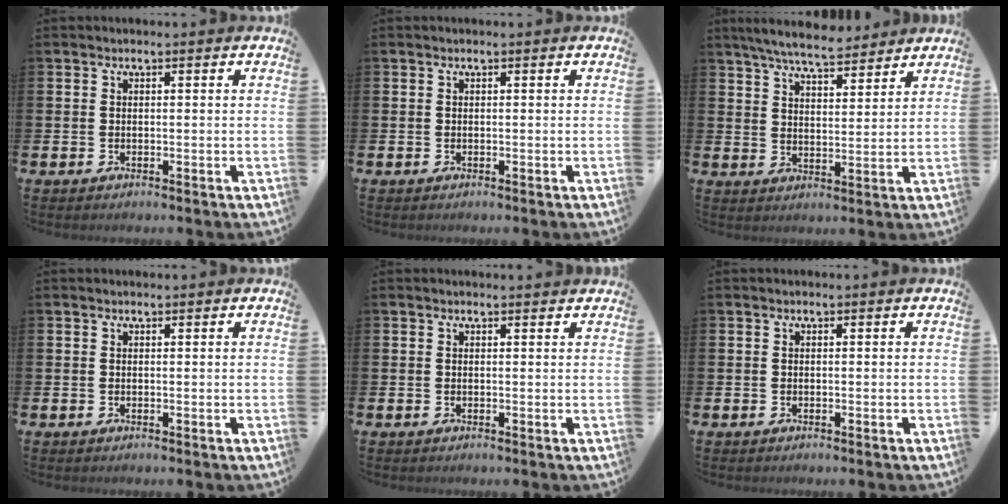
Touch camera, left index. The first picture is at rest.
{"total": 0.0}
{"total": 6.9, "force": [6.5, 1.0, 2.0], "torque": [-0.054, -0.025, 0.118]}
{"total": 0.0}
{"total": 0.6, "force": [0.5, 0.0, 0.2], "torque": [0.008, -0.003, 0.007]}
{"total": 0.0}